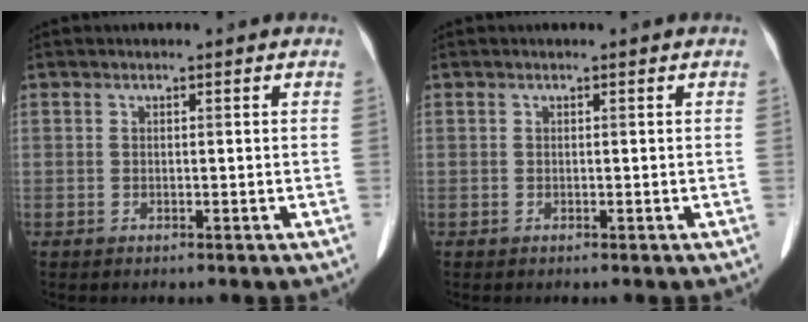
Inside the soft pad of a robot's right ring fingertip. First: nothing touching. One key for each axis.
{"total": 0.0}